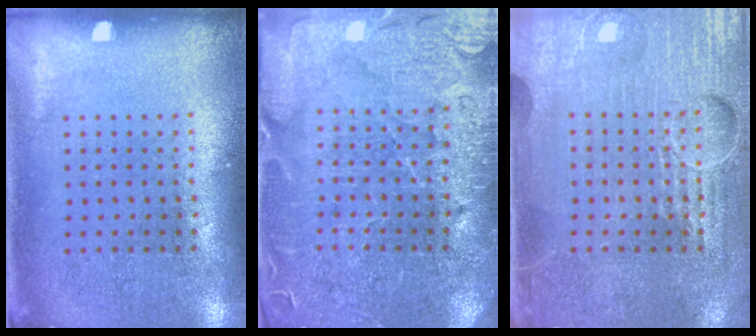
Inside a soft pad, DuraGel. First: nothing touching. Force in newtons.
{"total": 3.5, "press": 3.4, "slide": 0.9}
{"total": 4.2, "press": 4.1, "slide": 1.1}